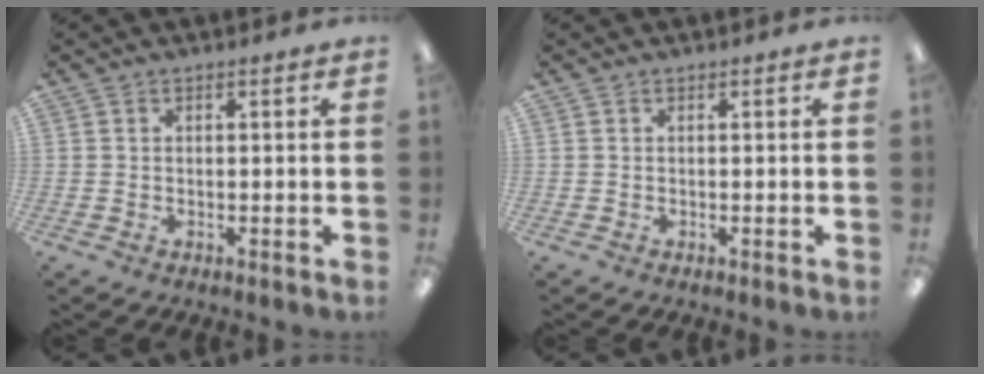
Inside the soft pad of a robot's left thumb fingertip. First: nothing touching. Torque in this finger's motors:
{"motor_torque": [0.00, 0.00, 0.02, -0.02, 0.00]}